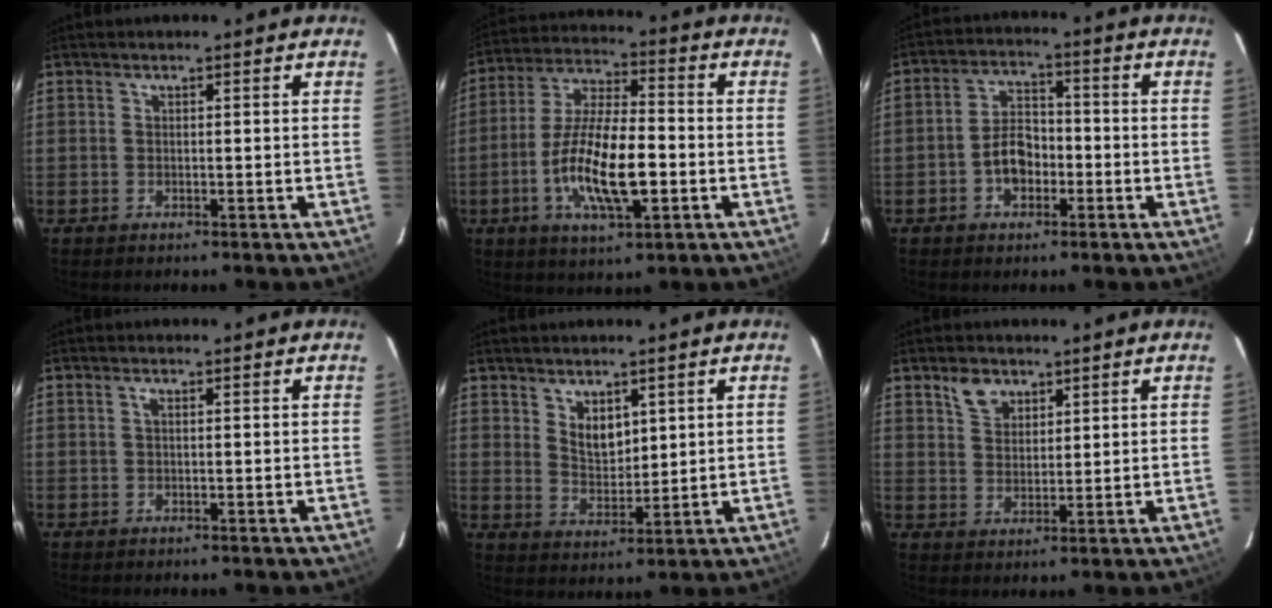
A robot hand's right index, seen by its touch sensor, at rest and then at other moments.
{"total": 15.0, "force": [-4.0, 4.9, 13.6], "torque": [-0.270, -0.008, -0.074]}
{"total": 6.4, "force": [-2.4, 4.3, 4.2], "torque": [-0.080, 0.019, -0.036]}
{"total": 0.7, "force": [0.2, 0.1, 0.6], "torque": [-0.014, 0.003, 0.001]}
{"total": 5.2, "force": [2.9, 3.1, 3.1], "torque": [-0.046, -0.002, 0.057]}
{"total": 4.8, "force": [3.1, 3.0, 2.0], "torque": [-0.030, 0.009, 0.060]}